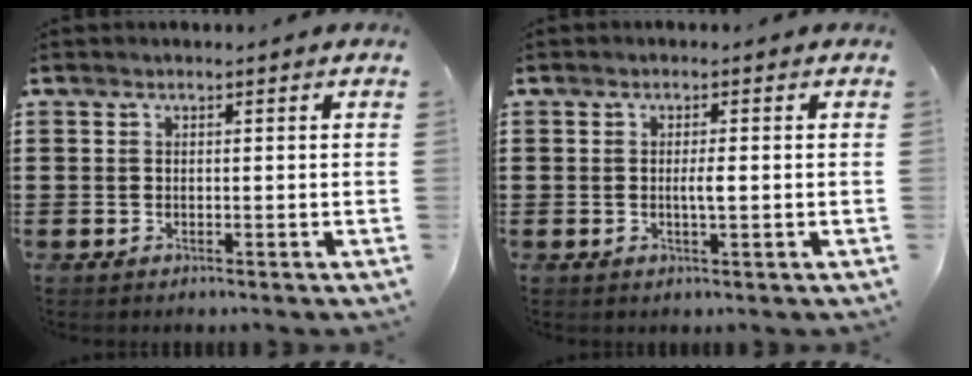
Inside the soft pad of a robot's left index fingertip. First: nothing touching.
{"total": 1.9, "force": [-0.1, 0.2, 1.9], "torque": [-0.036, -0.002, -0.003]}